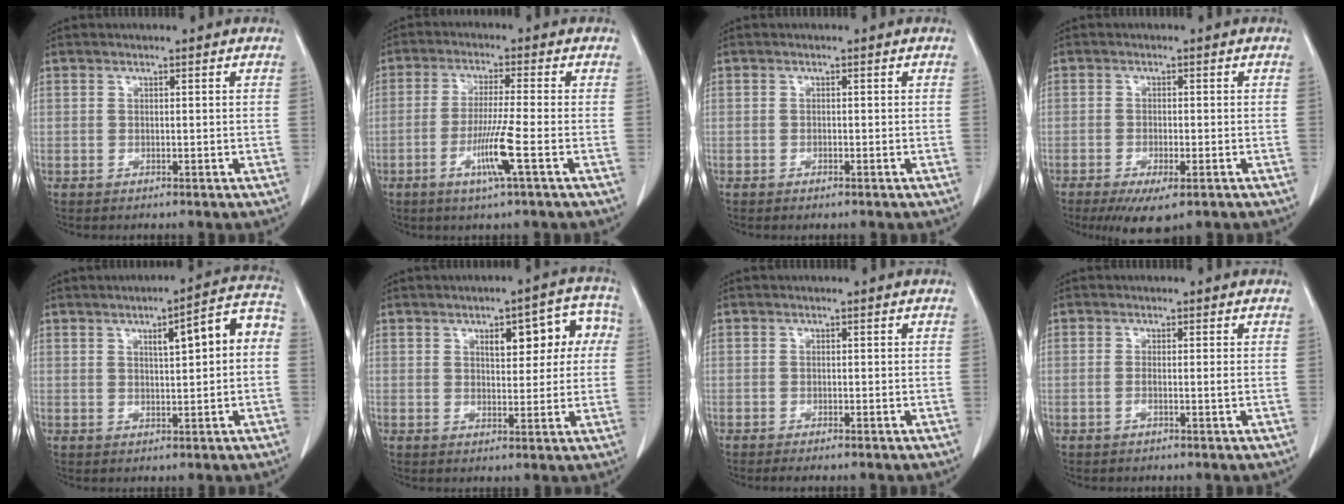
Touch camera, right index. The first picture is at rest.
{"total": 7.1, "force": [-2.7, -1.0, 6.6], "torque": [-0.126, -0.017, -0.054]}
{"total": 0.7, "force": [-0.5, 0.2, 0.4], "torque": [-0.010, -0.002, -0.006]}
{"total": 5.8, "force": [-3.5, 1.4, 4.4], "torque": [-0.072, -0.014, -0.052]}
{"total": 7.9, "force": [1.3, 1.4, 7.6], "torque": [-0.099, 0.029, 0.014]}
{"total": 8.6, "force": [2.5, 3.3, 7.5], "torque": [-0.083, 0.030, 0.030]}
{"total": 1.6, "force": [-1.3, 0.0, 0.9], "torque": [-0.014, -0.004, -0.018]}
{"total": 1.2, "force": [-0.3, -0.3, 1.1], "torque": [-0.020, -0.001, -0.008]}